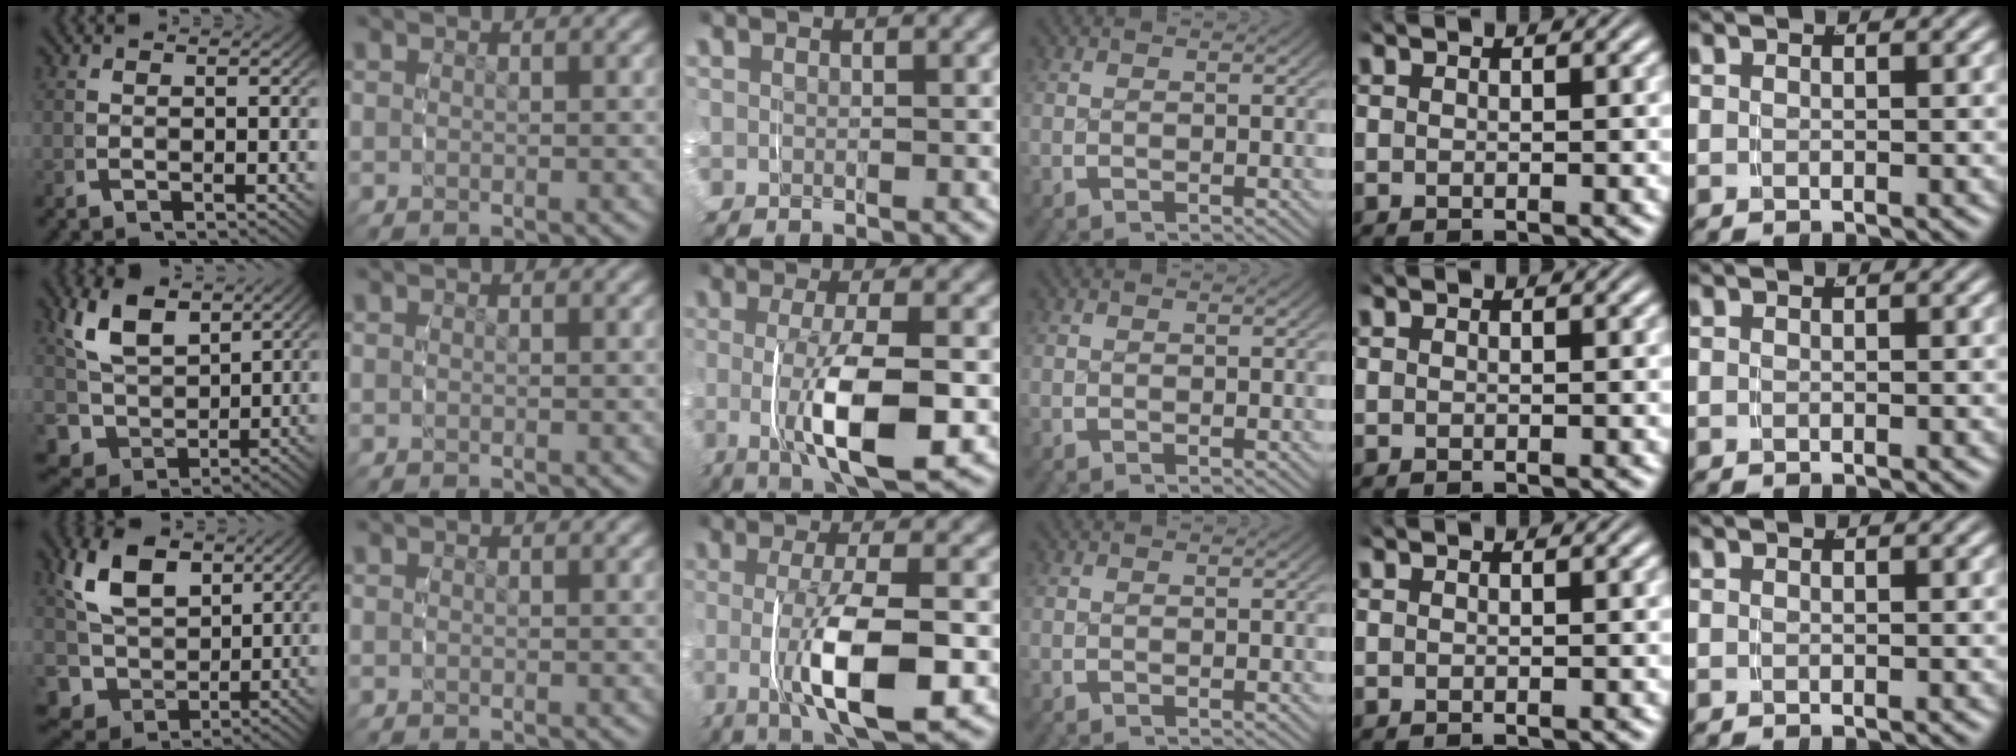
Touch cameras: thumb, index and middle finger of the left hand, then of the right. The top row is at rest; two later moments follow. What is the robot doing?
{"motion": "grasp_and_lifting", "object": "ribbon"}